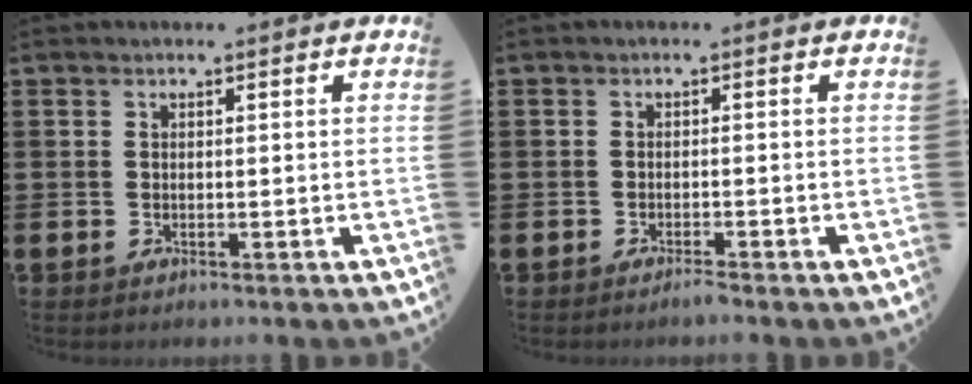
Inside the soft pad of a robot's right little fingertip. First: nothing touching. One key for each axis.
{"total": 1.0, "fx": -0.9, "fy": -0.1, "fz": 0.4, "tx": -0.007, "ty": -0.002, "tz": -0.018}